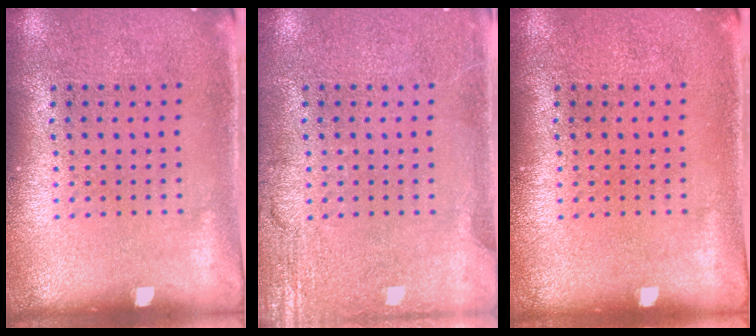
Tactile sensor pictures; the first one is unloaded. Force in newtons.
{"total": 2.7, "press": 2.7, "slide": 0.3}
{"total": 0.0}